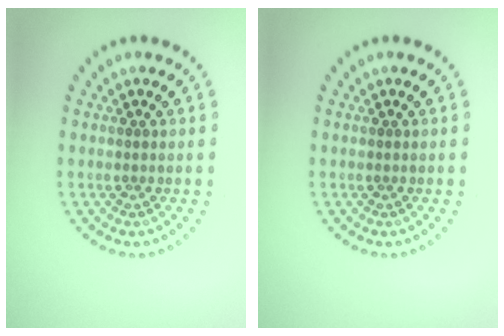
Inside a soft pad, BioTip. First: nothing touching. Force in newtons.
{"total": 0.0}